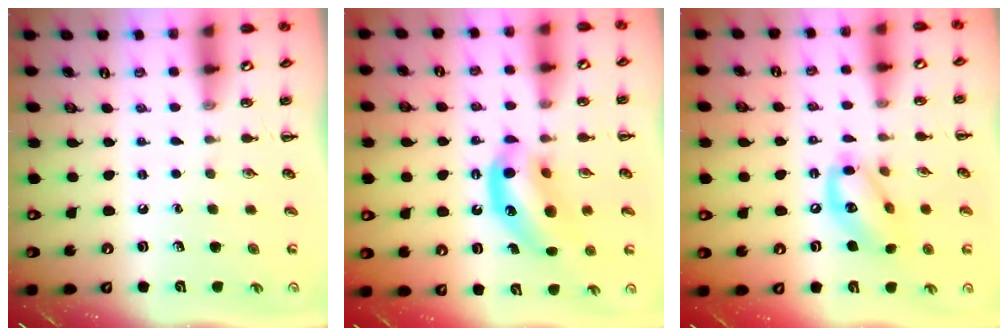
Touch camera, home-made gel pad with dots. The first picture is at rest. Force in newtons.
{"total": 11.5, "press": 11.1, "slide": 3.0}
{"total": 13.5, "press": 13.2, "slide": 2.9}